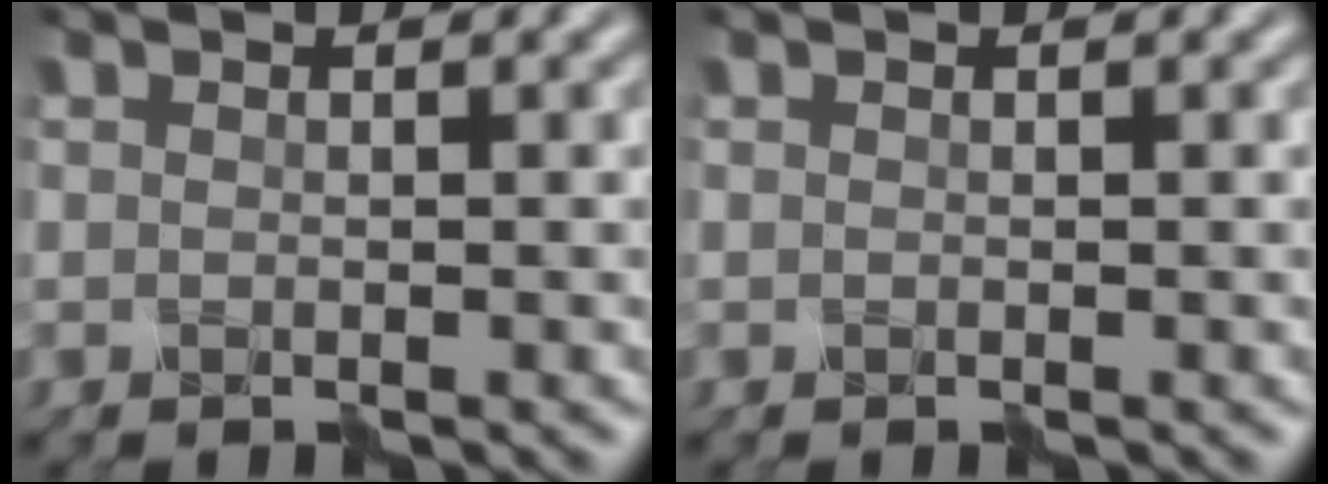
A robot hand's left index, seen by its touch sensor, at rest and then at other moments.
{"total": 0.0}